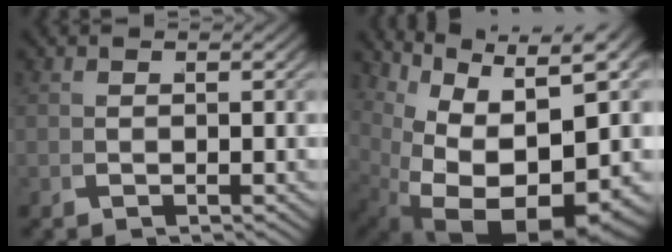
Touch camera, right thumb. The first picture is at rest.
{"total": 19.9, "force": [-1.3, 13.1, 14.9], "torque": [-0.278, -0.066, 0.018]}